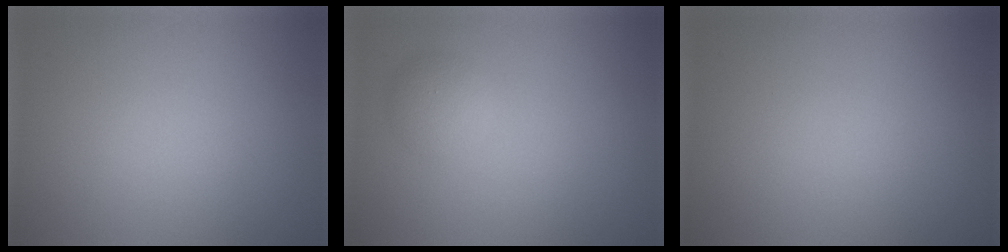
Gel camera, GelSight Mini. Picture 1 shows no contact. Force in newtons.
{"total": 1.7, "press": 1.7, "slide": 0.1}
{"total": 0.0}